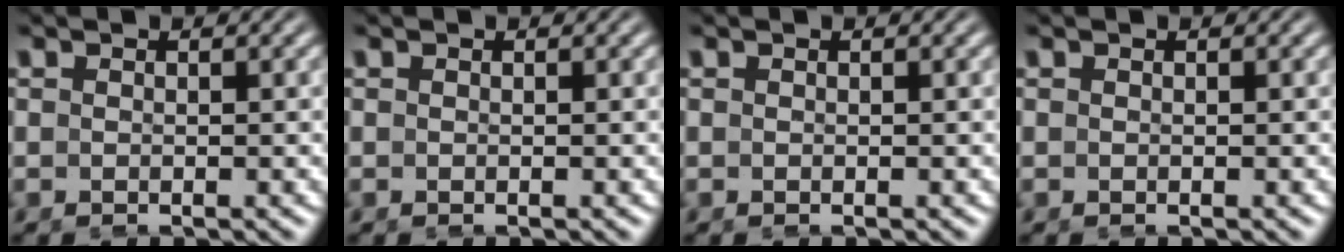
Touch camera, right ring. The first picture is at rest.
{"total": 0.0}
{"total": 0.0}
{"total": 0.0}